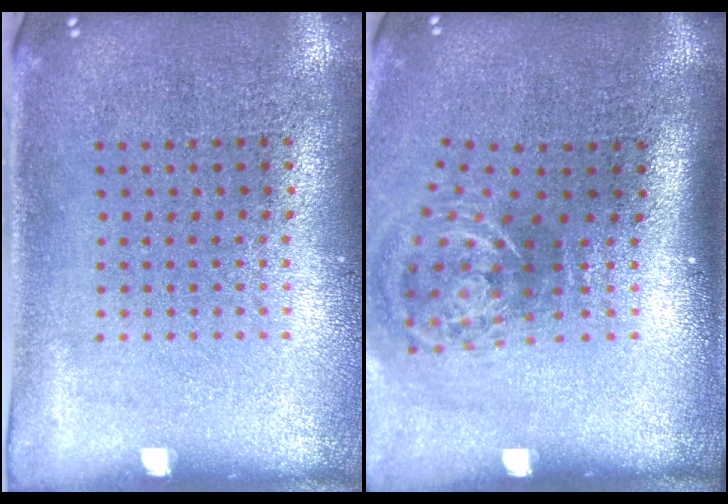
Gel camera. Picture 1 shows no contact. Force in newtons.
{"total": 2.2, "press": 1.4, "slide": 1.7}